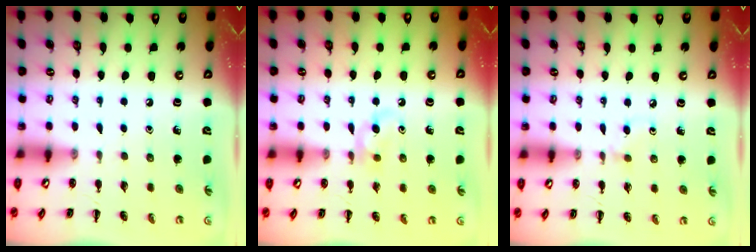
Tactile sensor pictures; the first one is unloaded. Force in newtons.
{"total": 5.1, "press": 4.7, "slide": 1.9}
{"total": 2.7, "press": 2.5, "slide": 1.0}